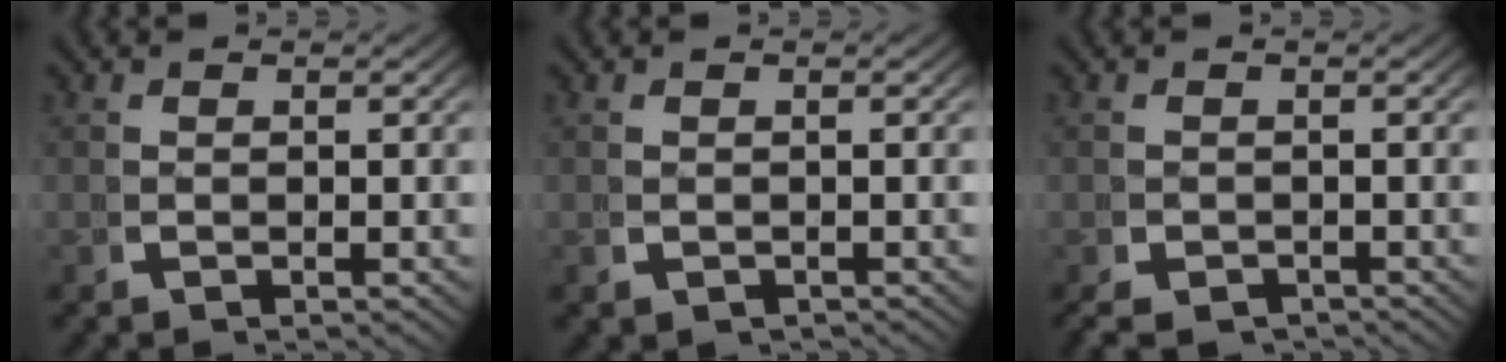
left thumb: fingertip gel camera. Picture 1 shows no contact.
{"total": 1.2, "force": [-0.7, 0.8, 0.4], "torque": [-0.008, -0.007, -0.006]}
{"total": 2.2, "force": [-1.9, 1.0, 0.7], "torque": [-0.009, -0.013, -0.027]}